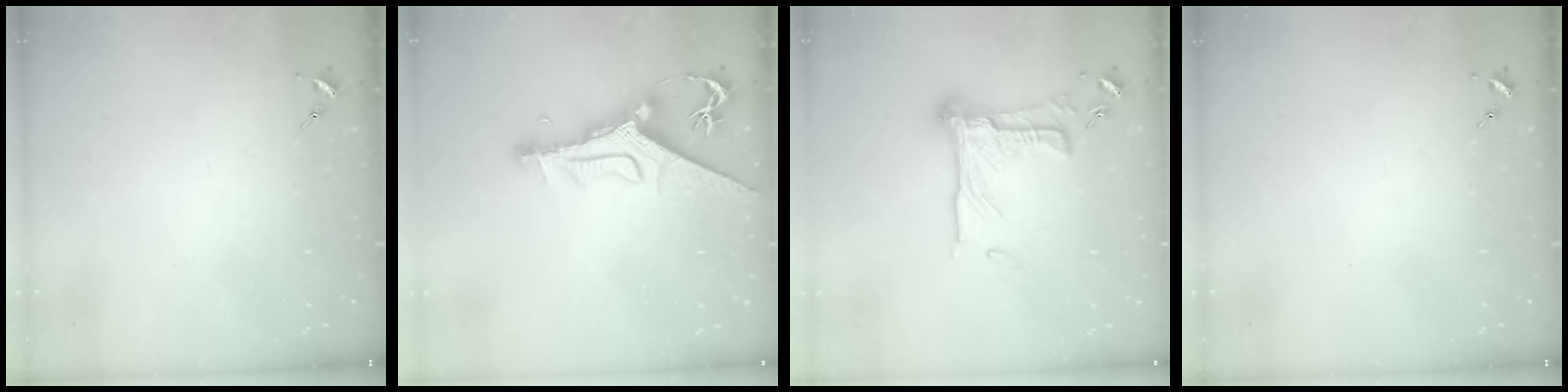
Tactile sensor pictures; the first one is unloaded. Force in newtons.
{"total": 11.9, "press": 11.8, "slide": 1.3}
{"total": 16.2, "press": 16.0, "slide": 2.1}
{"total": 0.0}